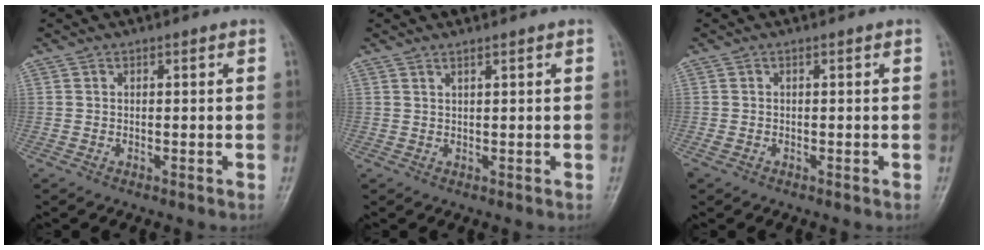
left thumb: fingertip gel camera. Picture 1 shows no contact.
{"total": 1.0, "force": [0.8, -0.1, 0.5], "torque": [-0.010, -0.008, 0.017]}
{"total": 0.9, "force": [-0.2, 0.5, 0.7], "torque": [-0.016, 0.001, -0.001]}